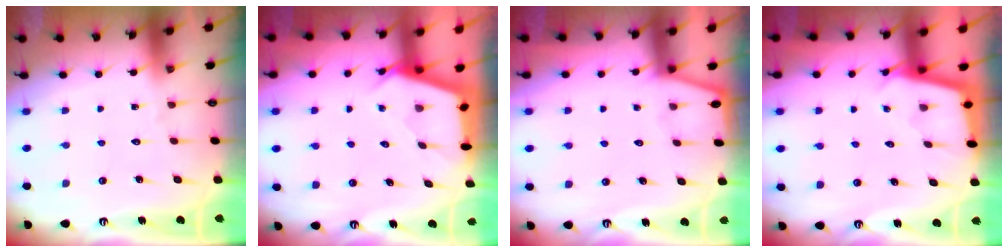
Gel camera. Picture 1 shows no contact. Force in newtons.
{"total": 2.8, "press": 2.8, "slide": 0.3}
{"total": 1.8, "press": 1.8, "slide": 0.1}
{"total": 2.3, "press": 2.3, "slide": 0.1}